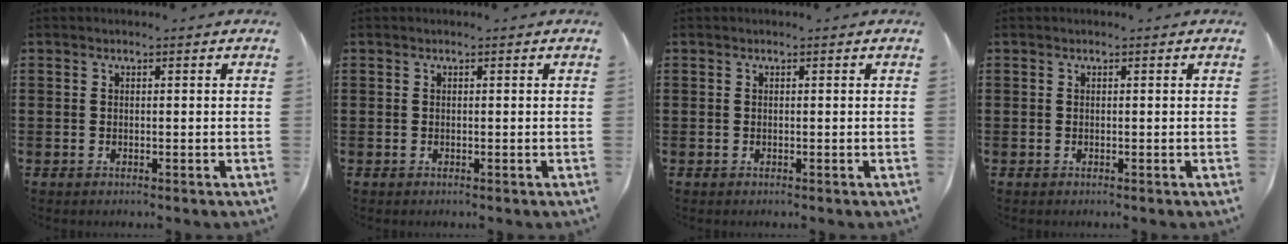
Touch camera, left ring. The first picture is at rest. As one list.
[{"total": 0.0}, {"total": 0.0}, {"total": 0.0}]